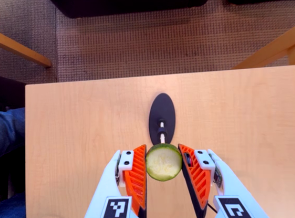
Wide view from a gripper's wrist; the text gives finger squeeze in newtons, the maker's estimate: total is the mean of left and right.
{"total": 7.8, "left": 7.7, "right": 8.0}